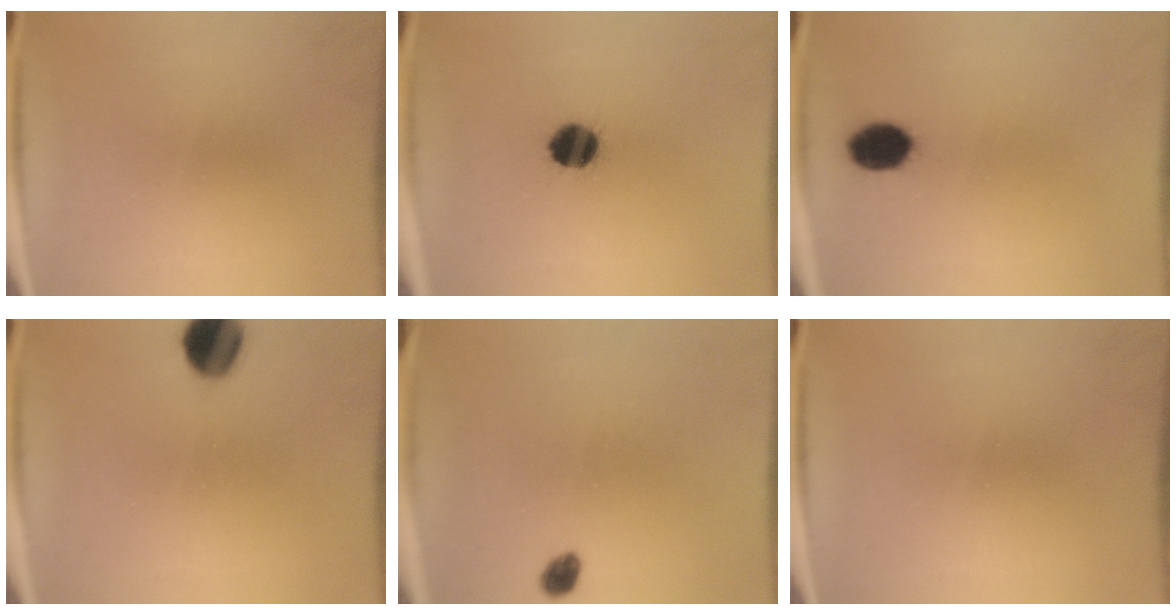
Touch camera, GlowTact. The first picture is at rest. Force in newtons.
{"total": 7.9}
{"total": 6.3}
{"total": 9.0}
{"total": 2.0}
{"total": 0.0}